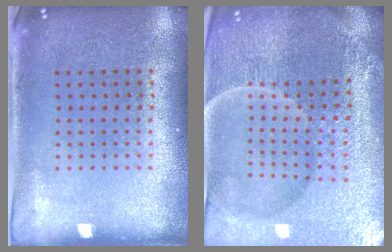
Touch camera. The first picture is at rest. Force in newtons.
{"total": 6.2, "press": 5.6, "slide": 2.6}